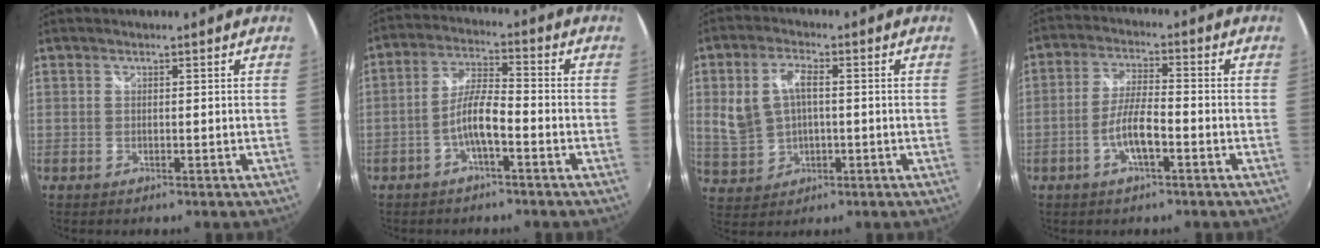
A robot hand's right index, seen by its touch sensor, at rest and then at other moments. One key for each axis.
{"total": 6.1, "fx": -2.7, "fy": 1.2, "fz": 5.4, "tx": -0.113, "ty": 0.016, "tz": -0.050}
{"total": 8.2, "fx": 0.4, "fy": 5.2, "fz": 6.2, "tx": -0.138, "ty": 0.011, "tz": 0.020}
{"total": 6.1, "fx": -2.5, "fy": 1.2, "fz": 5.5, "tx": -0.110, "ty": 0.007, "tz": -0.047}